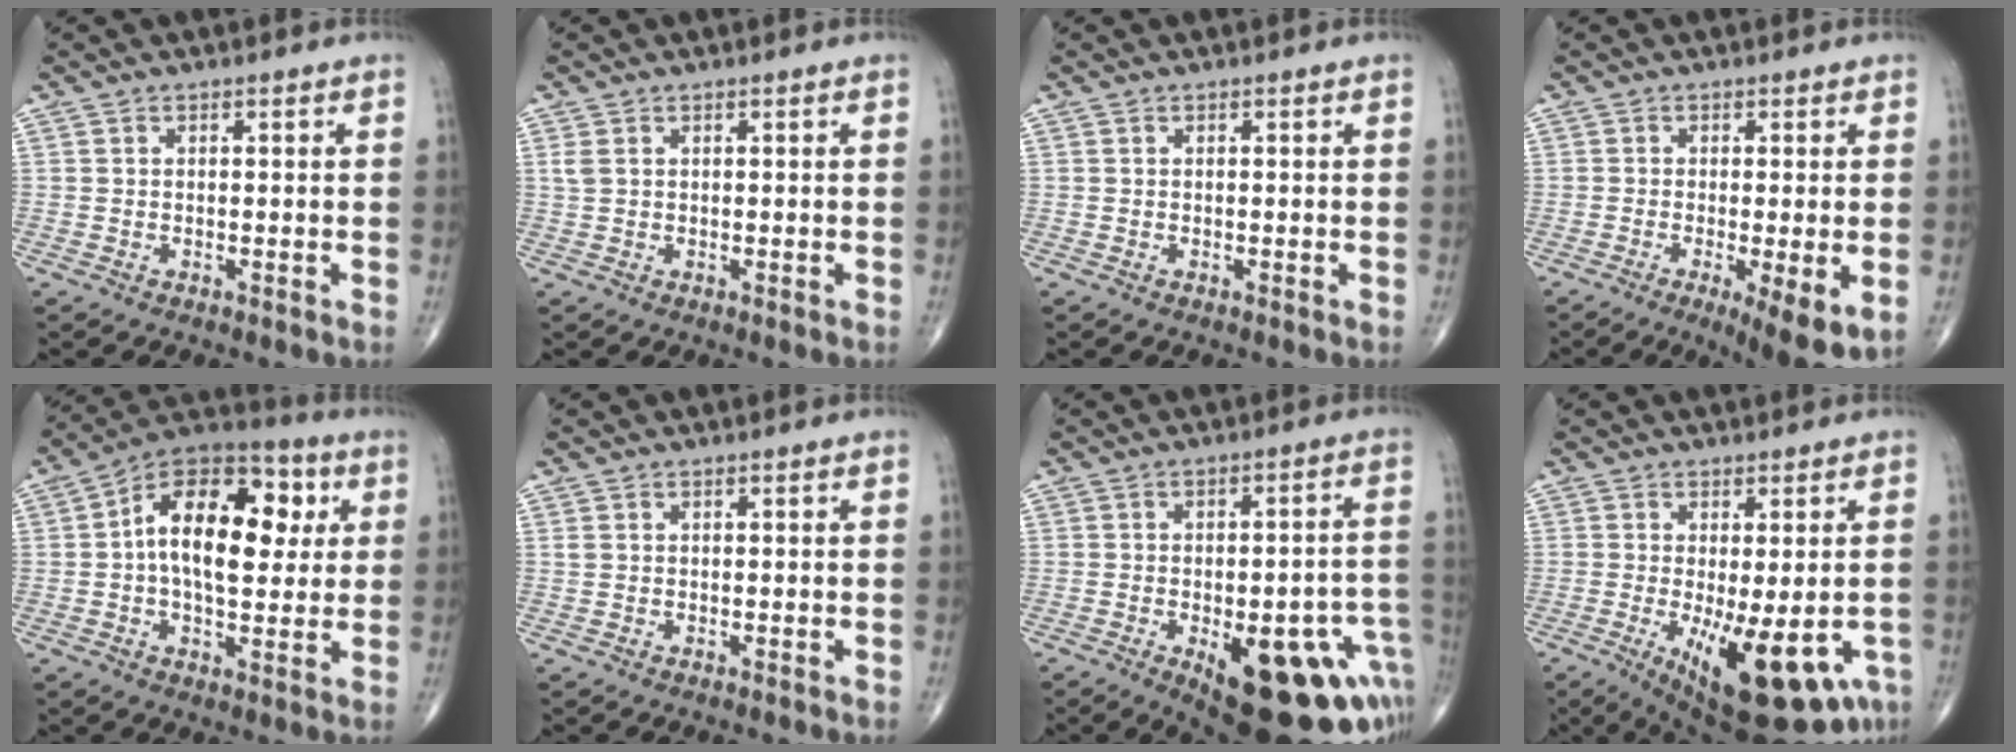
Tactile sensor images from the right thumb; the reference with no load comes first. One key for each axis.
{"total": 1.4, "fx": 0.5, "fy": 0.9, "fz": 1.0, "tx": -0.029, "ty": 0.007, "tz": 0.016}
{"total": 0.0}
{"total": 8.4, "fx": -2.4, "fy": 2.0, "fz": 7.8, "tx": -0.119, "ty": -0.023, "tz": -0.038}
{"total": 18.9, "fx": 3.0, "fy": 10.5, "fz": 15.3, "tx": -0.215, "ty": 0.022, "tz": 0.036}
{"total": 0.6, "fx": 0.2, "fy": 0.5, "fz": 0.3, "tx": -0.006, "ty": 0.004, "tz": 0.004}
{"total": 24.2, "fx": -9.2, "fy": 9.7, "fz": 20.1, "tx": -0.172, "ty": 0.027, "tz": -0.099}
{"total": 17.0, "fx": -6.2, "fy": 6.5, "fz": 14.4, "tx": -0.177, "ty": -0.021, "tz": -0.073}